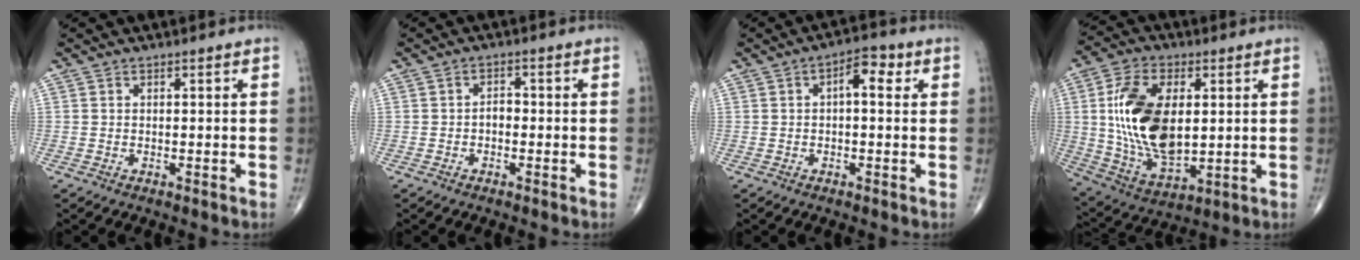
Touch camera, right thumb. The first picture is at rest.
{"total": 1.9, "force": [-0.5, 1.3, 1.3], "torque": [-0.010, 0.008, -0.014]}
{"total": 5.1, "force": [1.2, 2.4, 4.3], "torque": [-0.051, 0.015, 0.010]}
{"total": 19.2, "force": [2.3, 10.6, 15.8], "torque": [-0.291, -0.014, 0.051]}